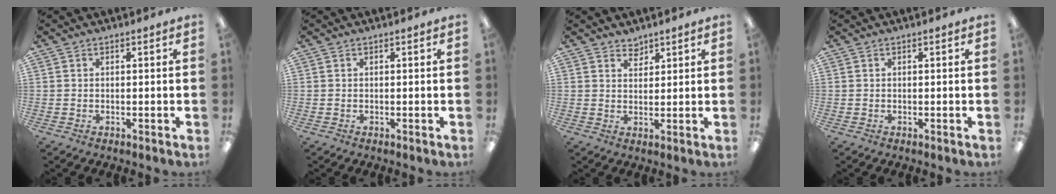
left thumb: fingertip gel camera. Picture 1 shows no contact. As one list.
[{"total": 0.0}, {"total": 2.8, "force": [2.5, 1.2, 0.2], "torque": [0.010, -0.016, 0.046]}, {"total": 0.0}]